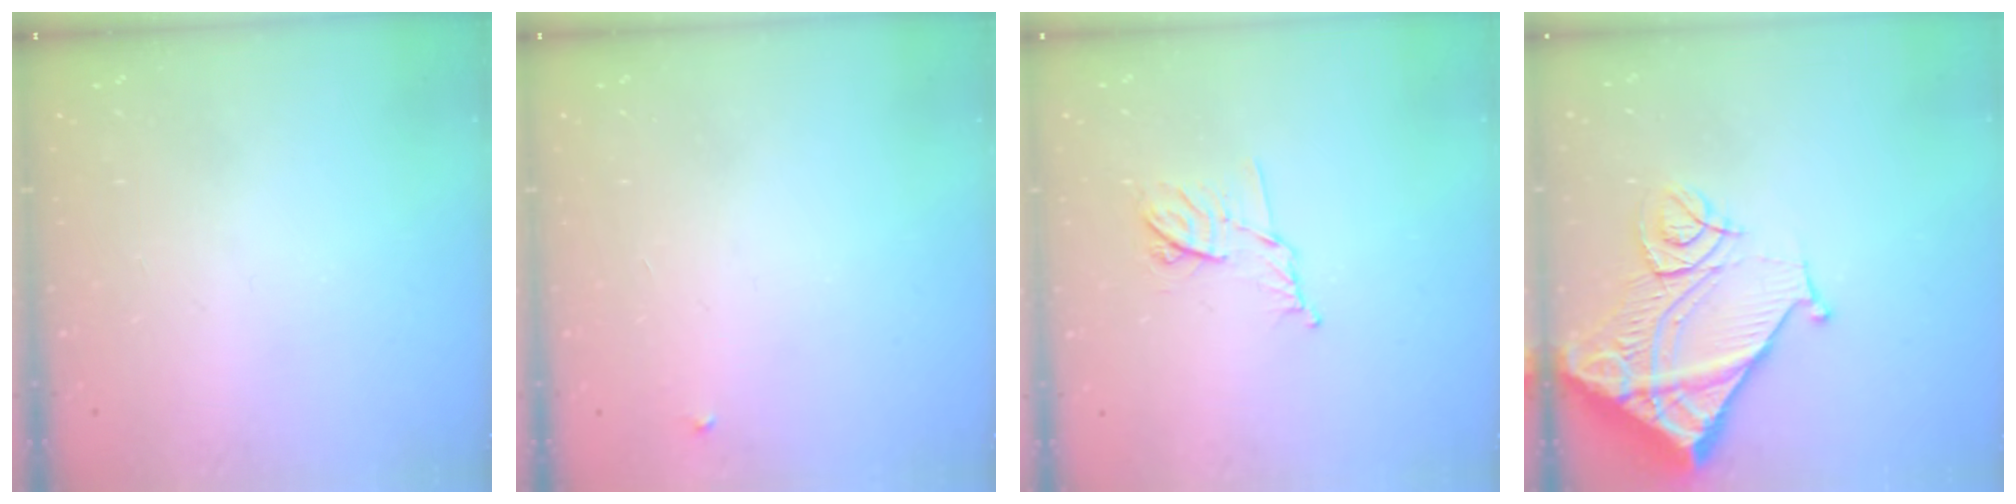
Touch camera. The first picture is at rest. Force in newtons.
{"total": 2.1, "press": 2.1, "slide": 0.1}
{"total": 9.4, "press": 9.4, "slide": 0.7}
{"total": 15.3, "press": 15.2, "slide": 1.9}